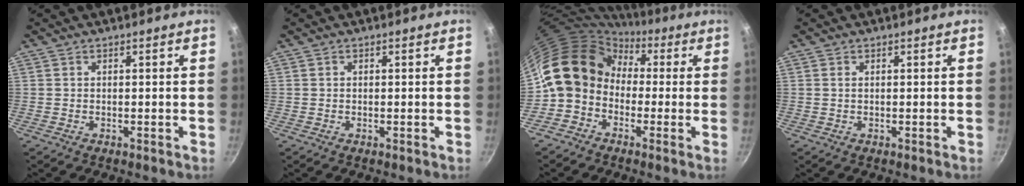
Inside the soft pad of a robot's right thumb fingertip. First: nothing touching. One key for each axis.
{"total": 0.0}
{"total": 13.1, "fx": 0.1, "fy": 10.9, "fz": 7.2, "tx": -0.091, "ty": 0.038, "tz": -0.025}
{"total": 0.7, "fx": 0.2, "fy": 0.4, "fz": 0.6, "tx": -0.010, "ty": 0.001, "tz": 0.003}